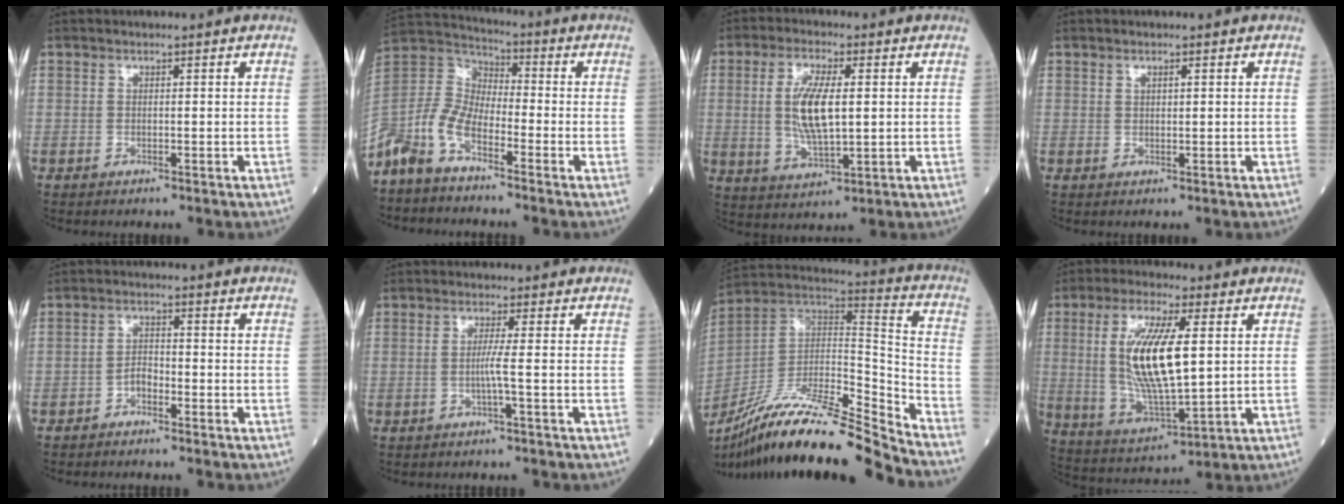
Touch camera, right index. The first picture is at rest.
{"total": 11.1, "force": [-7.9, 4.4, 6.3], "torque": [-0.152, 0.018, -0.163]}
{"total": 8.9, "force": [0.9, 2.5, 8.5], "torque": [-0.177, -0.001, 0.022]}
{"total": 0.8, "force": [0.5, 0.2, 0.5], "torque": [-0.012, 0.001, 0.011]}
{"total": 2.1, "force": [-1.5, 0.8, 1.2], "torque": [-0.019, 0.005, -0.026]}
{"total": 2.3, "force": [-0.5, -0.9, 2.0], "torque": [-0.042, -0.001, -0.011]}
{"total": 22.2, "force": [-18.4, 0.2, 12.3], "torque": [-0.231, 0.005, -0.331]}
{"total": 14.3, "force": [2.3, 3.4, 13.7], "torque": [-0.280, -0.005, 0.049]}